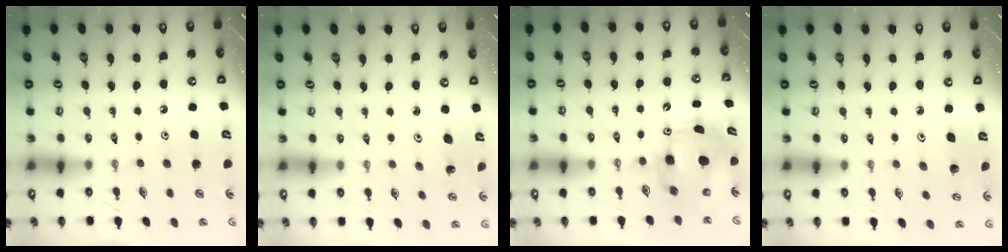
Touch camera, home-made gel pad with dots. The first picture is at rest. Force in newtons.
{"total": 2.3, "press": 2.3, "slide": 0.3}
{"total": 8.8, "press": 8.7, "slide": 1.8}
{"total": 2.9, "press": 2.8, "slide": 0.3}